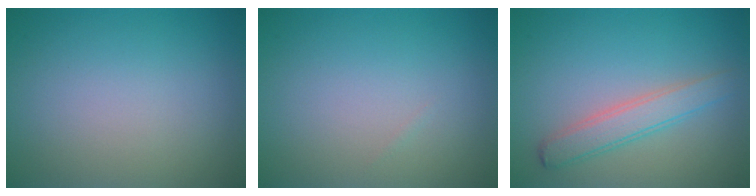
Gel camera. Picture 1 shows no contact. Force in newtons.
{"total": 0.0}
{"total": 2.9, "press": 2.9, "slide": 0.1}